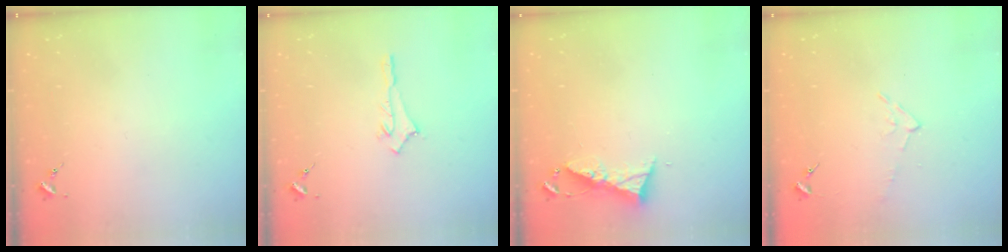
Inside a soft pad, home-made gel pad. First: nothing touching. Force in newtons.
{"total": 2.9, "press": 2.9, "slide": 0.2}
{"total": 7.4, "press": 7.4, "slide": 0.4}
{"total": 4.7, "press": 4.7, "slide": 0.5}